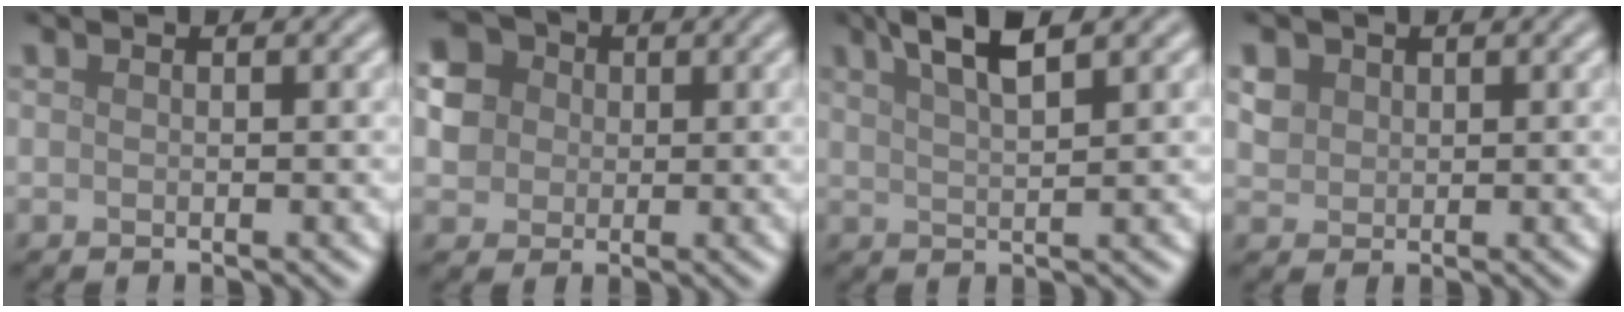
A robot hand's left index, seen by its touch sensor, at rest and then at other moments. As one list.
[{"total": 7.0, "force": [2.1, 6.0, 2.9], "torque": [-0.066, 0.030, 0.026]}, {"total": 4.1, "force": [2.7, 0.9, 2.9], "torque": [-0.047, 0.011, 0.047]}, {"total": 2.1, "force": [0.9, 1.8, 0.6], "torque": [-0.018, 0.000, 0.022]}]